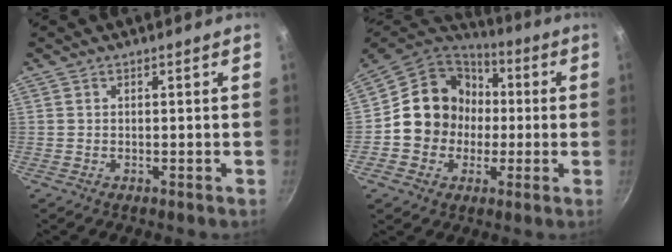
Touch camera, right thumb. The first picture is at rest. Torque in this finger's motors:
{"motor_torque": [1.34, 1.43, 0.33, -0.43, 0.12]}